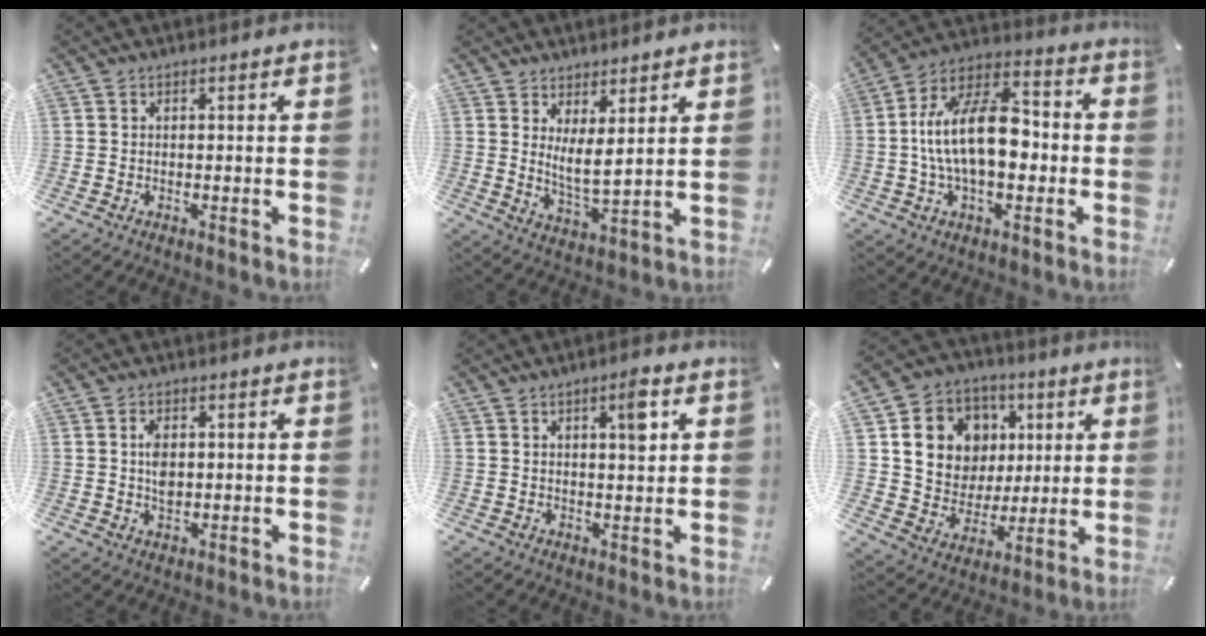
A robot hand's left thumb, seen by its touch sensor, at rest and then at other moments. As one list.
[{"total": 5.7, "force": [3.2, 1.8, 4.4], "torque": [-0.078, -0.019, 0.057]}, {"total": 17.2, "force": [-1.4, 9.9, 14.1], "torque": [-0.268, 0.013, -0.026]}, {"total": 4.2, "force": [0.5, 2.6, 3.2], "torque": [-0.067, 0.000, 0.004]}, {"total": 5.5, "force": [2.3, 1.5, 4.8], "torque": [-0.066, -0.010, 0.030]}, {"total": 14.8, "force": [4.8, 13.0, 5.2], "torque": [-0.083, -0.016, 0.100]}]